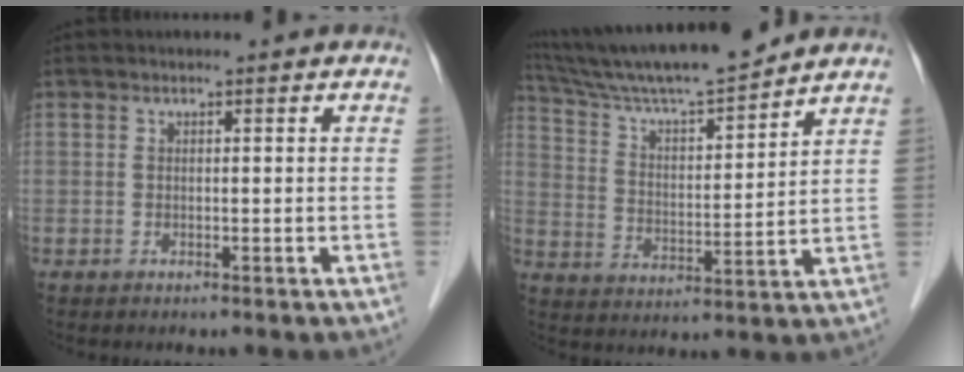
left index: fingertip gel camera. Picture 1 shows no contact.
{"total": 15.2, "force": [13.9, 0.2, 6.2], "torque": [-0.118, 0.005, 0.240]}